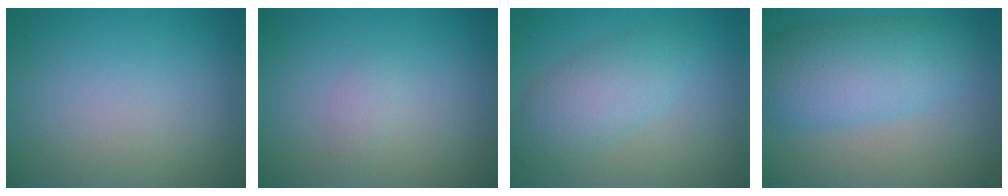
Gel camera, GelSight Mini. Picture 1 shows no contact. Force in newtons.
{"total": 0.8, "press": 0.8, "slide": 0.0}
{"total": 4.2, "press": 4.2, "slide": 0.1}
{"total": 6.7, "press": 6.7, "slide": 0.1}